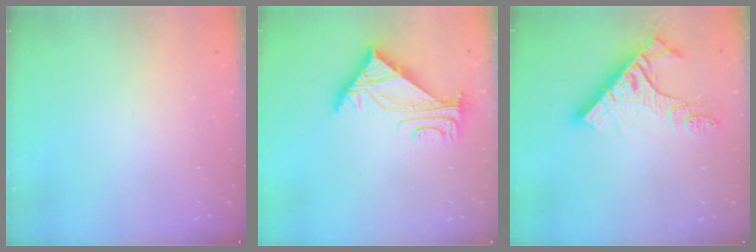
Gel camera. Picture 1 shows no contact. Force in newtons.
{"total": 6.1, "press": 6.1, "slide": 0.0}
{"total": 12.8, "press": 12.7, "slide": 1.3}